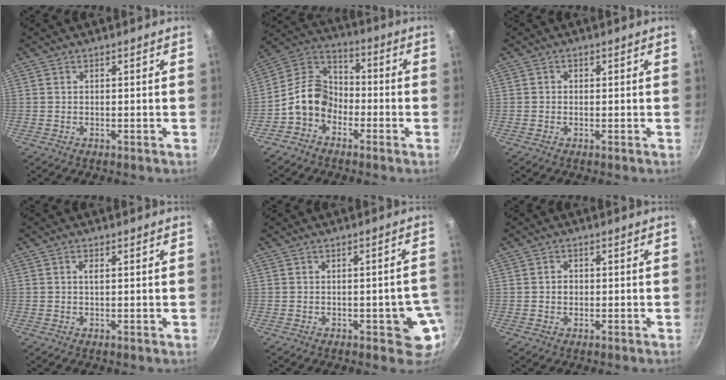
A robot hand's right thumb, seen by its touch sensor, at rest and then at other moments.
{"total": 10.8, "force": [-3.7, 8.2, 6.0], "torque": [-0.078, 0.052, -0.097]}
{"total": 0.8, "force": [-0.1, 0.7, 0.3], "torque": [-0.003, 0.004, -0.002]}
{"total": 1.3, "force": [0.4, 0.5, 1.2], "torque": [-0.021, 0.000, 0.005]}
{"total": 7.1, "force": [-1.9, 3.5, 5.9], "torque": [-0.021, 0.014, -0.022]}
{"total": 1.9, "force": [-0.1, 1.6, 0.9], "torque": [-0.010, 0.005, -0.002]}